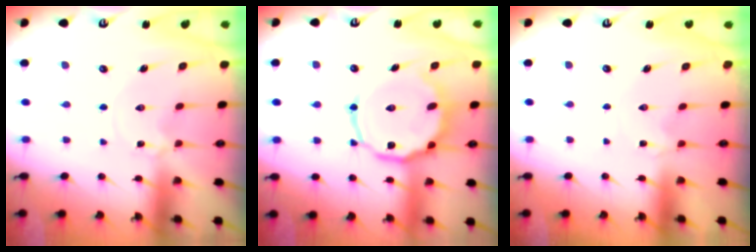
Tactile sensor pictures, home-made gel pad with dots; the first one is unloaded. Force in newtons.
{"total": 14.2, "press": 14.2, "slide": 1.2}
{"total": 0.0}